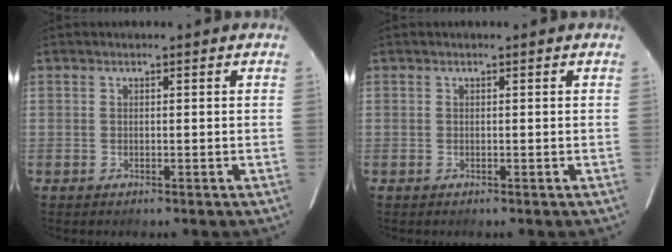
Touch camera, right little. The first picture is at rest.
{"total": 0.0}